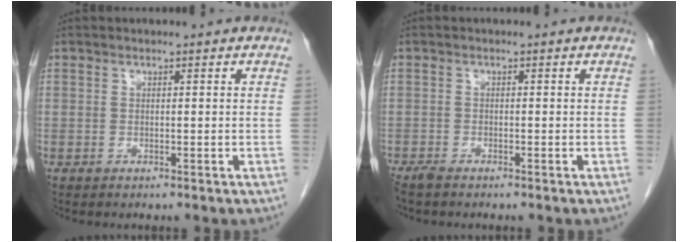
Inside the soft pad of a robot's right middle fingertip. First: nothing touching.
{"total": 1.7, "force": [-1.5, 0.3, 0.8], "torque": [-0.021, -0.005, -0.029]}